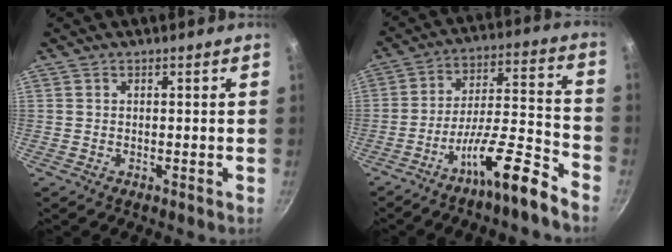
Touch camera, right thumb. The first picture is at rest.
{"total": 13.6, "force": [-9.5, 1.9, 9.6], "torque": [-0.153, 0.078, -0.162]}